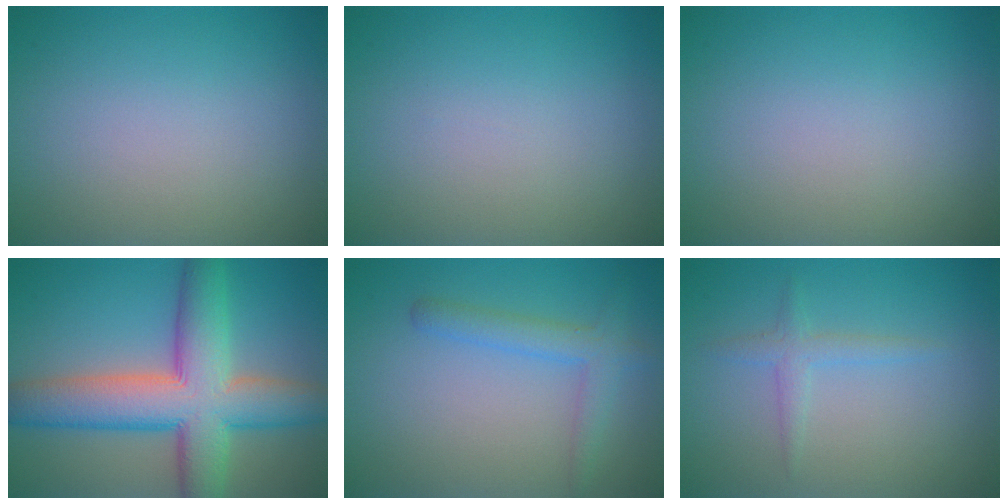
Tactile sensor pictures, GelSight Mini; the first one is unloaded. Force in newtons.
{"total": 0.0}
{"total": 0.0}
{"total": 10.4, "press": 10.4, "slide": 0.5}
{"total": 2.7, "press": 2.7, "slide": 0.1}
{"total": 1.6, "press": 1.6, "slide": 0.1}